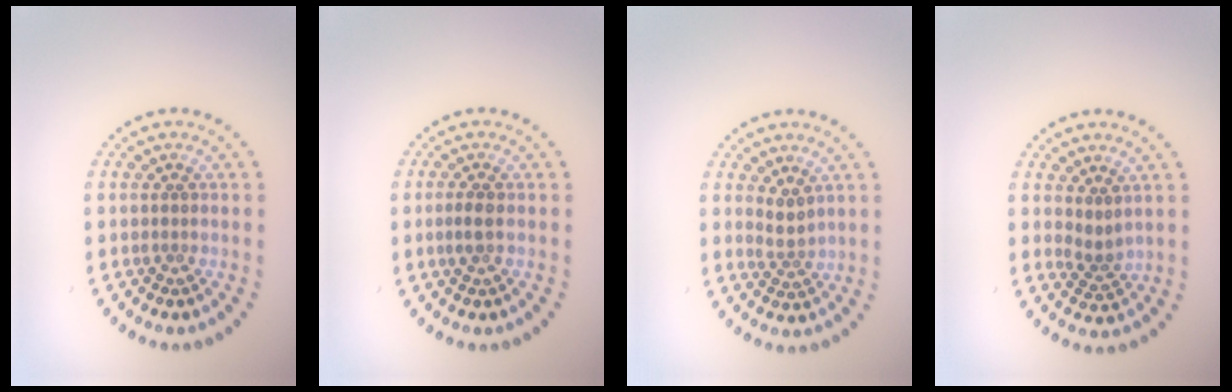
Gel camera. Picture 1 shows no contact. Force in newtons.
{"total": 1.4, "press": 1.3, "slide": 0.5}
{"total": 1.7, "press": 1.1, "slide": 1.3}
{"total": 1.8, "press": 1.1, "slide": 1.4}